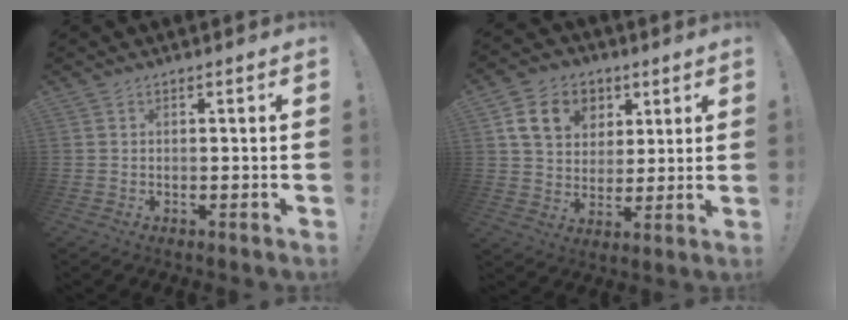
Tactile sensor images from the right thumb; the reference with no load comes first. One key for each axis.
{"total": 13.4, "fx": 5.7, "fy": 10.5, "fz": 6.1, "tx": -0.096, "ty": -0.015, "tz": 0.114}